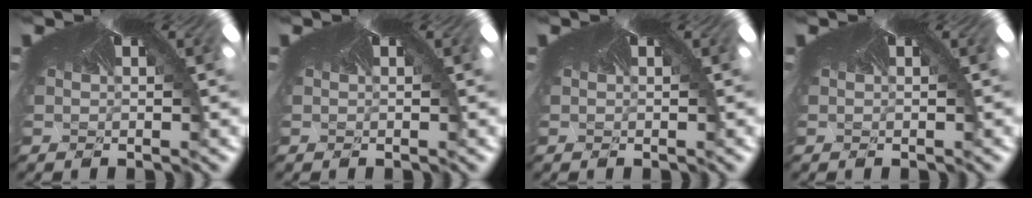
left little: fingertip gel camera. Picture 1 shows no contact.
{"total": 0.0}
{"total": 0.0}
{"total": 0.0}